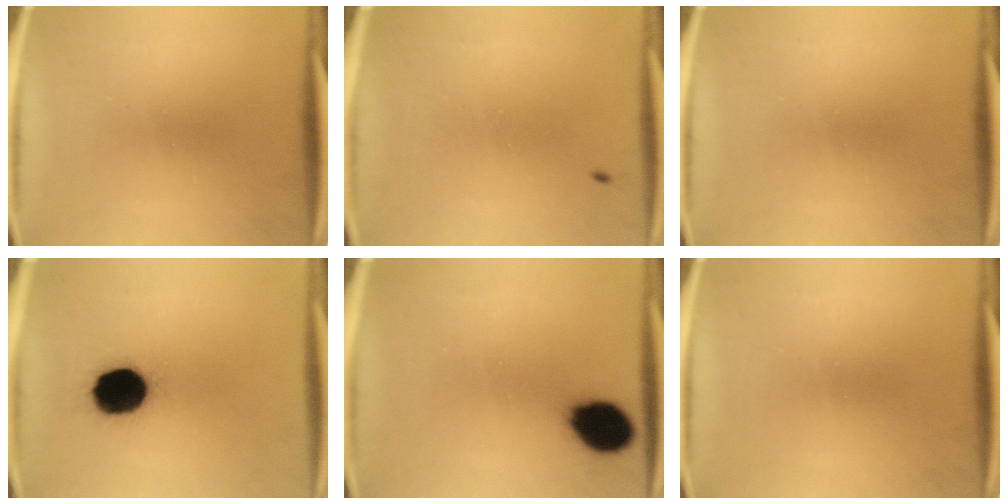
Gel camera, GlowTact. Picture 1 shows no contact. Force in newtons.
{"total": 0.8}
{"total": 0.0}
{"total": 15.7}
{"total": 11.8}
{"total": 0.0}